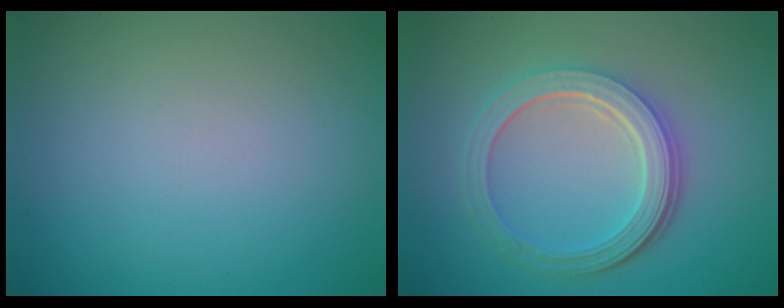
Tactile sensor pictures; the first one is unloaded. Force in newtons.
{"total": 5.2, "press": 3.7, "slide": 3.6}